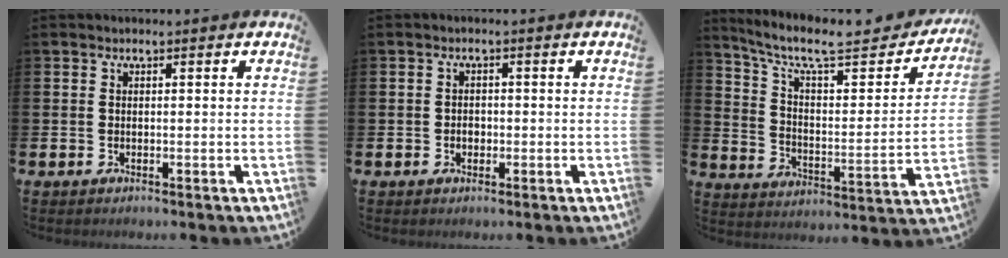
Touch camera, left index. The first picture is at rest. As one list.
[{"total": 1.4, "force": [-0.3, 1.2, 0.7], "torque": [-0.009, 0.004, -0.010]}, {"total": 8.8, "force": [7.2, 2.5, 4.5], "torque": [-0.104, -0.053, 0.115]}]